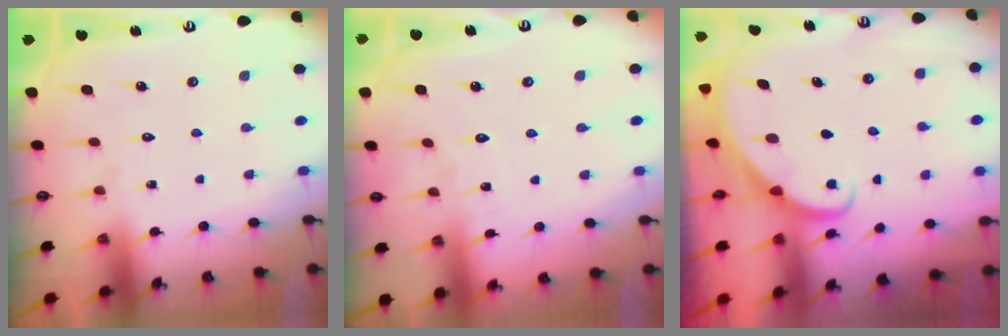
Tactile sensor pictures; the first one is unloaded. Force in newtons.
{"total": 3.3, "press": 3.3, "slide": 0.3}
{"total": 2.0, "press": 2.0, "slide": 0.2}